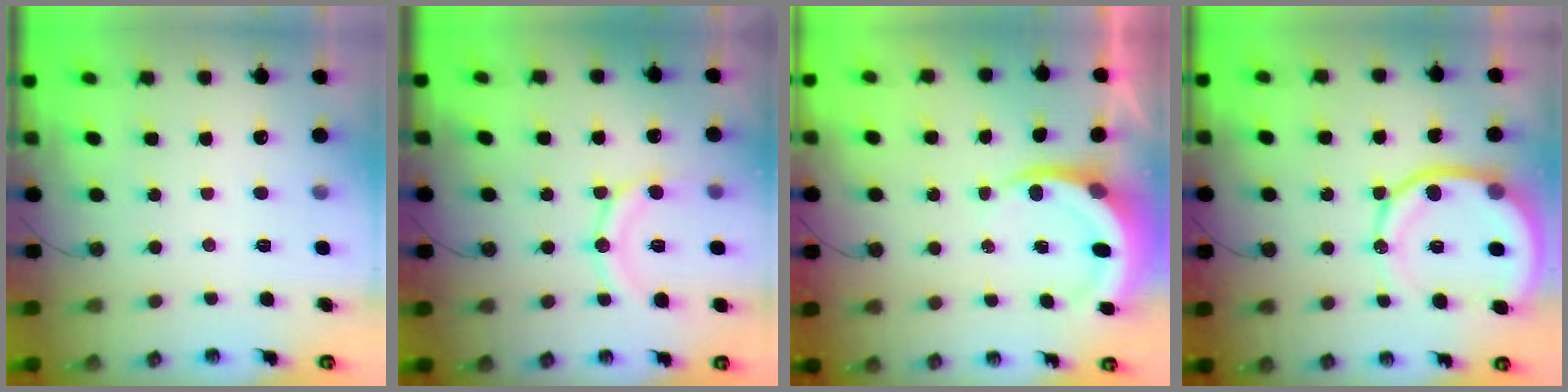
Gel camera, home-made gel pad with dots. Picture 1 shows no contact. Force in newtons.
{"total": 12.7, "press": 12.6, "slide": 1.5}
{"total": 4.8, "press": 4.8, "slide": 0.1}
{"total": 15.0, "press": 14.9, "slide": 1.6}